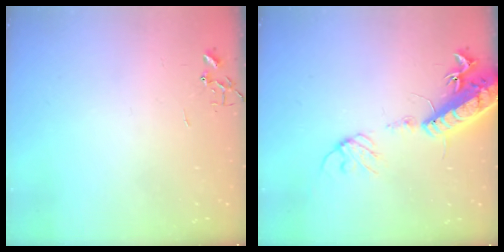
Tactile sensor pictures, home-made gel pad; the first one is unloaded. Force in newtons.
{"total": 17.2, "press": 16.7, "slide": 3.9}